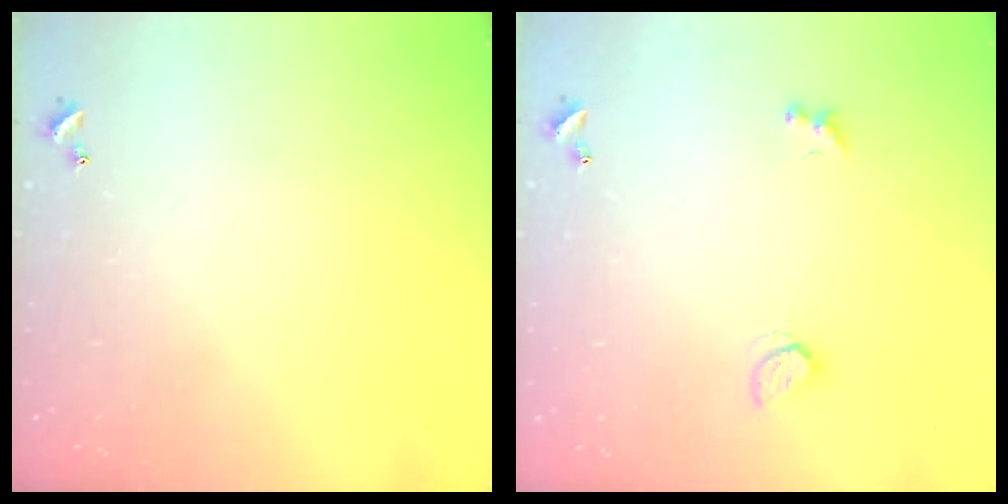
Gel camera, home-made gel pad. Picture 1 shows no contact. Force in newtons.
{"total": 1.3, "press": 1.2, "slide": 0.5}